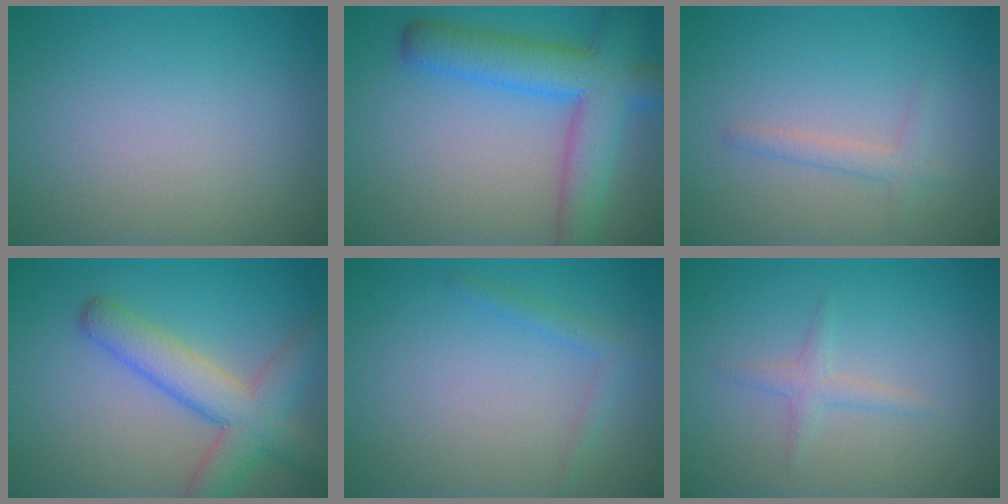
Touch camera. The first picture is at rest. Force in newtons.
{"total": 7.3, "press": 7.3, "slide": 0.2}
{"total": 1.5, "press": 1.5, "slide": 0.1}
{"total": 6.0, "press": 5.9, "slide": 0.3}
{"total": 1.3, "press": 1.3, "slide": 0.1}
{"total": 1.3, "press": 1.3, "slide": 0.0}